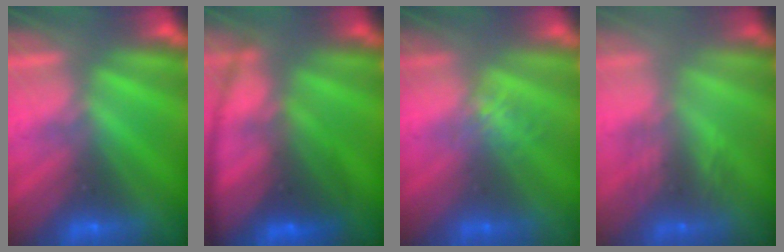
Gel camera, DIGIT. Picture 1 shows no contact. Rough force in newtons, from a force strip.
{"total": 5.7}
{"total": 1.4}
{"total": 3.5}